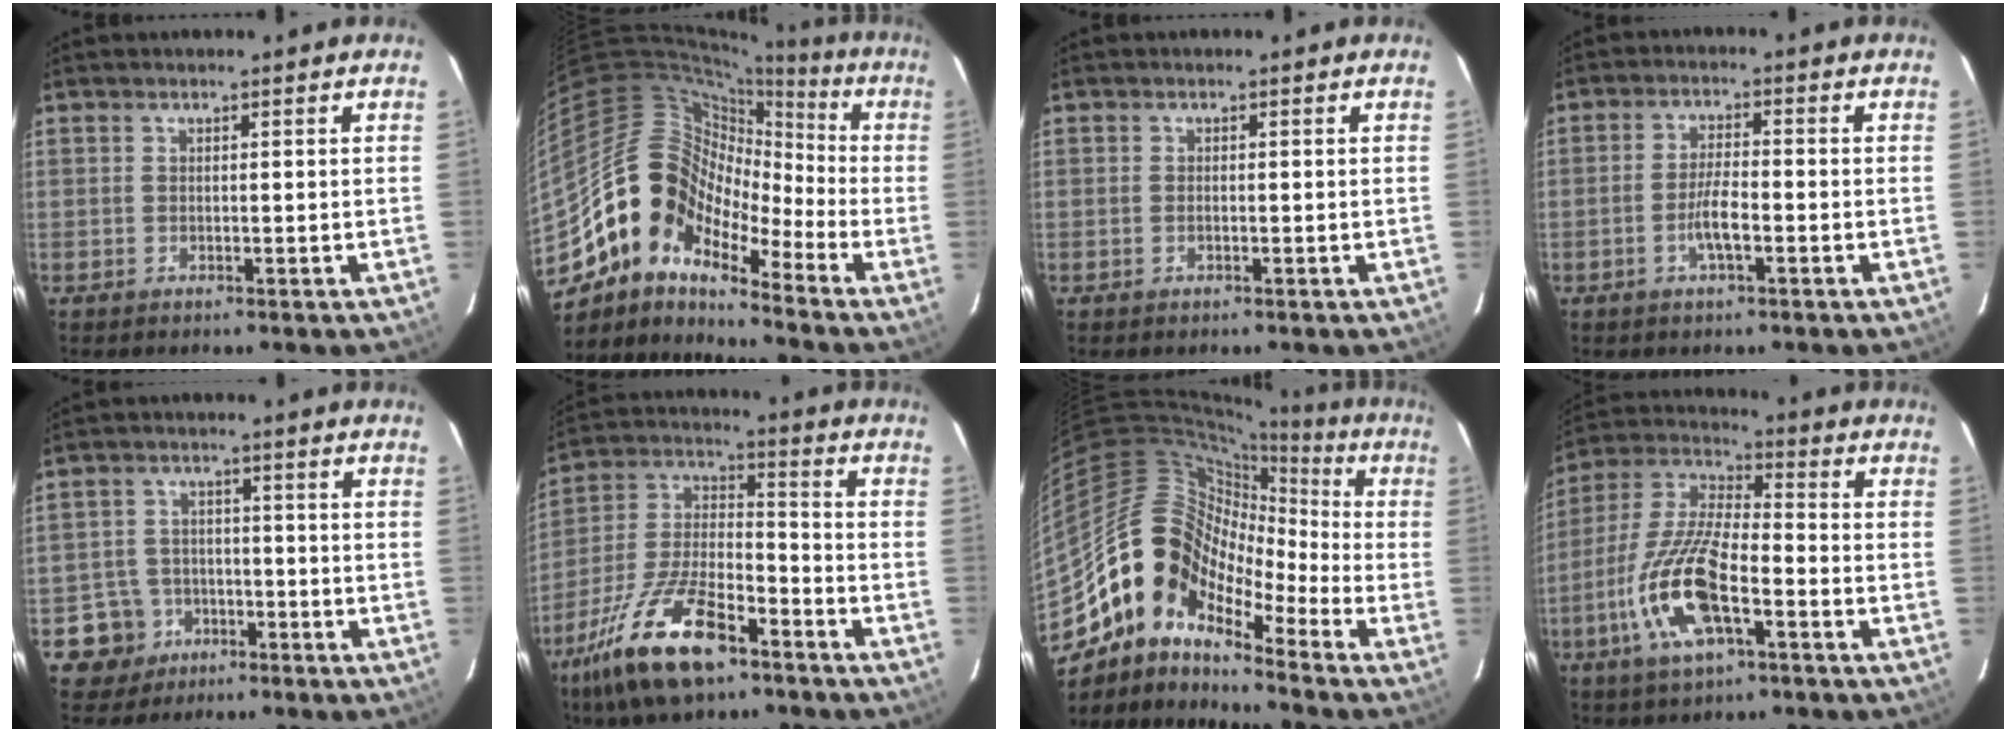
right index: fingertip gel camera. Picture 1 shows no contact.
{"total": 11.9, "force": [-8.1, 7.5, 4.3], "torque": [-0.071, 0.036, -0.179]}
{"total": 0.7, "force": [-0.3, 0.4, 0.5], "torque": [-0.010, 0.001, -0.006]}
{"total": 4.6, "force": [-1.9, 1.1, 4.0], "torque": [-0.083, 0.000, -0.035]}
{"total": 7.2, "force": [-3.5, 6.3, 0.5], "torque": [-0.030, 0.025, -0.050]}
{"total": 19.0, "force": [-11.7, 7.2, 13.1], "torque": [-0.278, -0.013, -0.216]}
{"total": 14.6, "force": [-9.1, 8.3, 7.8], "torque": [-0.130, 0.015, -0.199]}
{"total": 16.6, "force": [-6.6, 5.7, 14.1], "torque": [-0.299, -0.010, -0.132]}